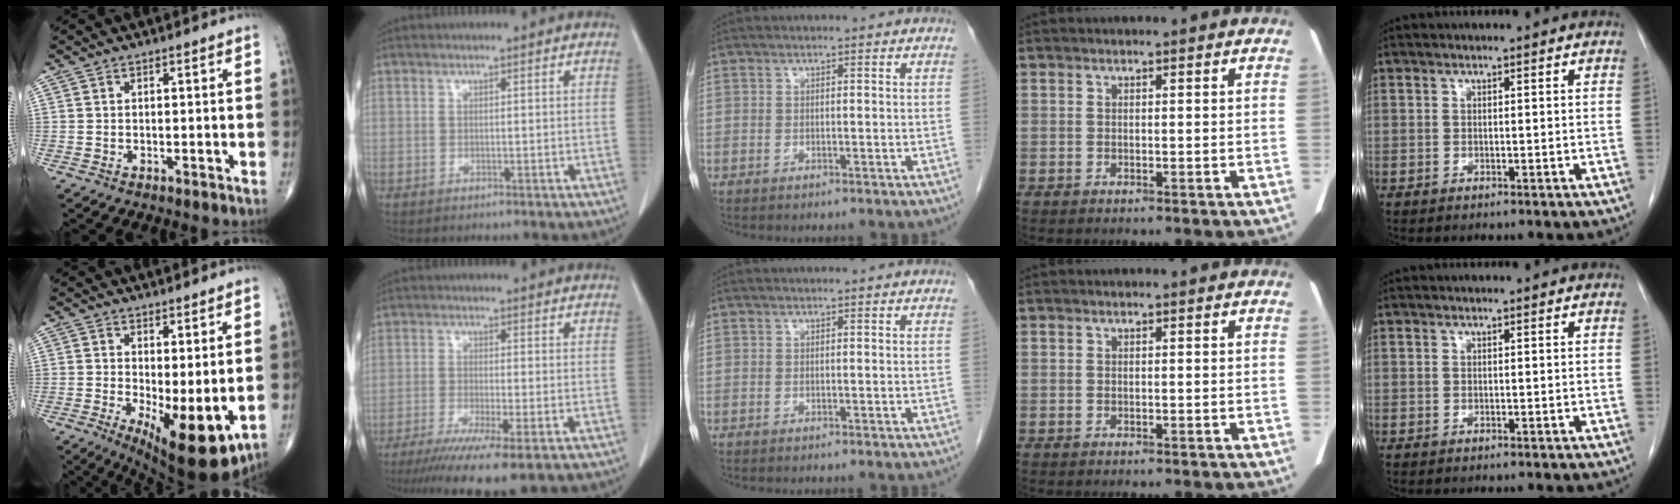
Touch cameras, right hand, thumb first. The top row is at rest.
{"thumb": {"total": 11.5, "force": [-1.6, 4.1, 10.6], "torque": [-0.155, -0.026, -0.010]}, "index": {"total": 11.3, "force": [-7.8, 0.7, 8.1], "torque": [-0.128, -0.030, -0.121]}}